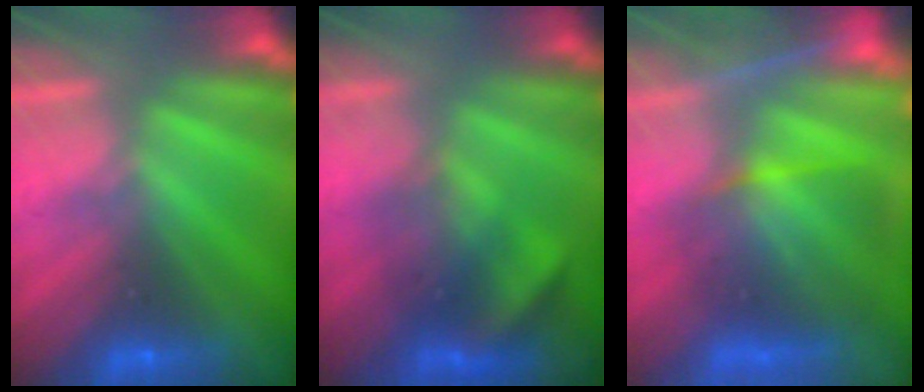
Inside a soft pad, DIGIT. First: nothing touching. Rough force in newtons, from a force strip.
{"total": 3.5}
{"total": 5.8}